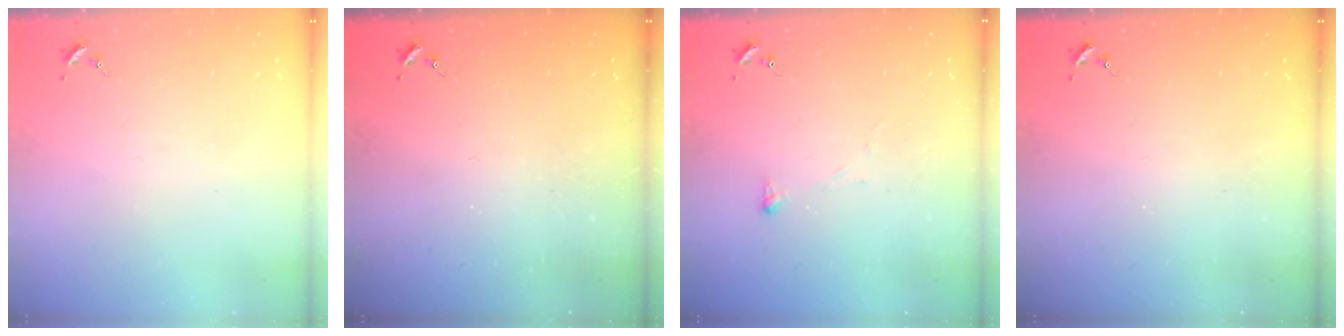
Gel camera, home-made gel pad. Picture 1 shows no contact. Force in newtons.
{"total": 0.0}
{"total": 2.9, "press": 2.8, "slide": 0.4}
{"total": 0.0}